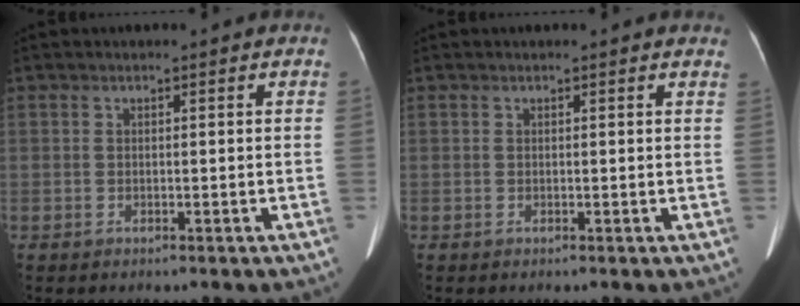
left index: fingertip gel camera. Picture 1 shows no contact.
{"total": 2.0, "force": [1.9, 0.4, 0.5], "torque": [-0.008, 0.001, 0.005]}